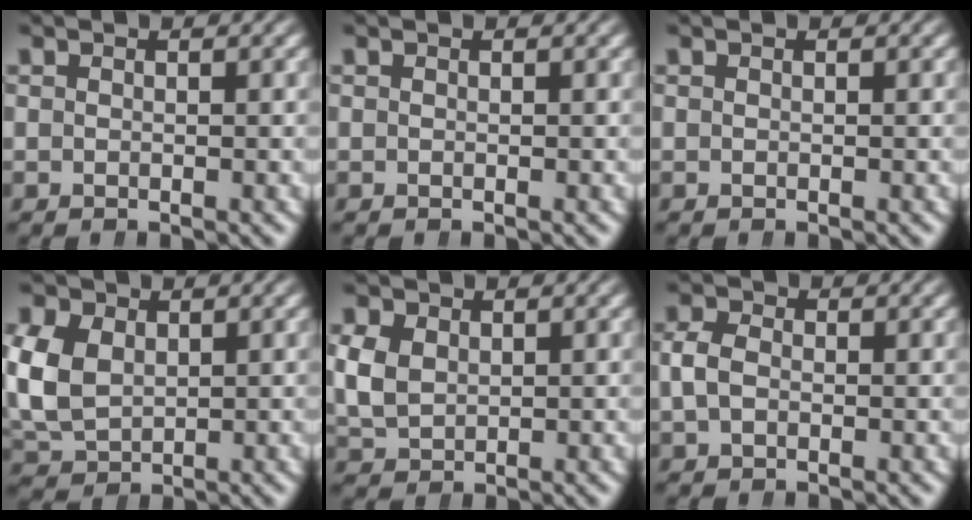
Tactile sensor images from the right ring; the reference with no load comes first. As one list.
[{"total": 0.0}, {"total": 0.0}, {"total": 7.9, "force": [-0.1, 6.9, 3.8], "torque": [-0.118, -0.024, 0.012]}, {"total": 5.7, "force": [0.2, 5.2, 2.3], "torque": [-0.071, -0.012, 0.011]}, {"total": 2.7, "force": [-0.3, 2.2, 1.5], "torque": [-0.045, -0.002, -0.006]}]